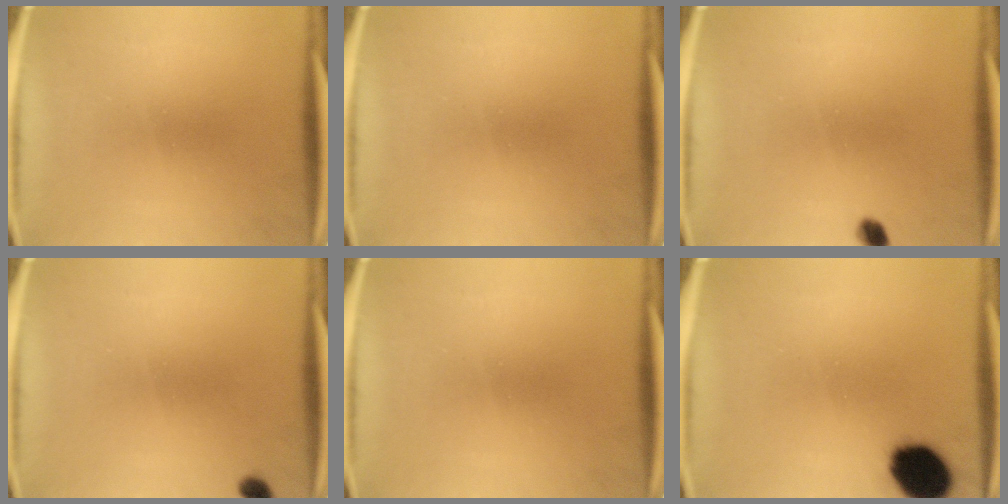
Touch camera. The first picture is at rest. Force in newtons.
{"total": 0.0}
{"total": 1.8}
{"total": 1.5}
{"total": 0.0}
{"total": 12.7}